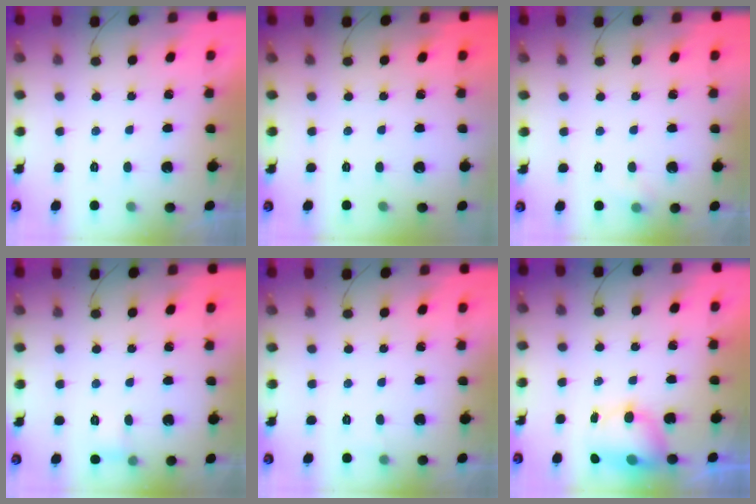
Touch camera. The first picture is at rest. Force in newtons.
{"total": 0.0}
{"total": 4.8, "press": 3.8, "slide": 2.8}
{"total": 5.1, "press": 4.8, "slide": 1.7}
{"total": 2.4, "press": 2.2, "slide": 0.9}
{"total": 7.2, "press": 7.0, "slide": 1.3}